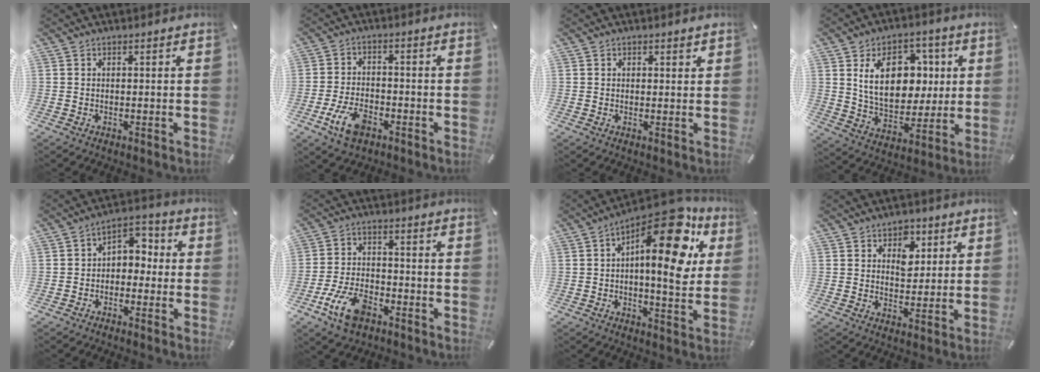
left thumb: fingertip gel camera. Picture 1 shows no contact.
{"total": 8.4, "force": [-4.1, 4.9, 5.5], "torque": [-0.128, 0.009, -0.076]}
{"total": 0.9, "force": [0.6, 0.6, 0.4], "torque": [0.001, 0.000, 0.008]}
{"total": 16.4, "force": [4.8, 11.8, 10.3], "torque": [-0.163, 0.000, 0.089]}
{"total": 4.6, "force": [-1.5, 3.8, 2.2], "torque": [-0.031, 0.011, -0.033]}
{"total": 10.2, "force": [-5.5, 5.7, 6.5], "torque": [-0.140, 0.018, -0.099]}
{"total": 19.1, "force": [7.8, 7.4, 15.8], "torque": [-0.214, -0.057, 0.120]}
{"total": 6.4, "force": [2.8, 4.8, 3.3], "torque": [-0.031, -0.009, 0.041]}